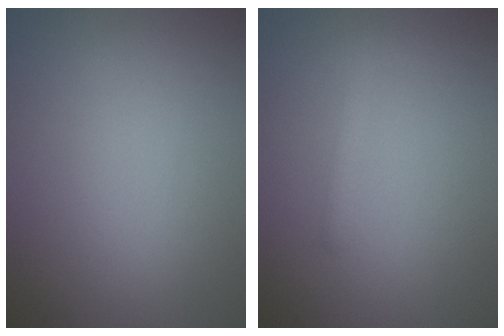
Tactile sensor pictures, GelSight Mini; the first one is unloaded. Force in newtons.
{"total": 1.1, "press": 1.1, "slide": 0.0}